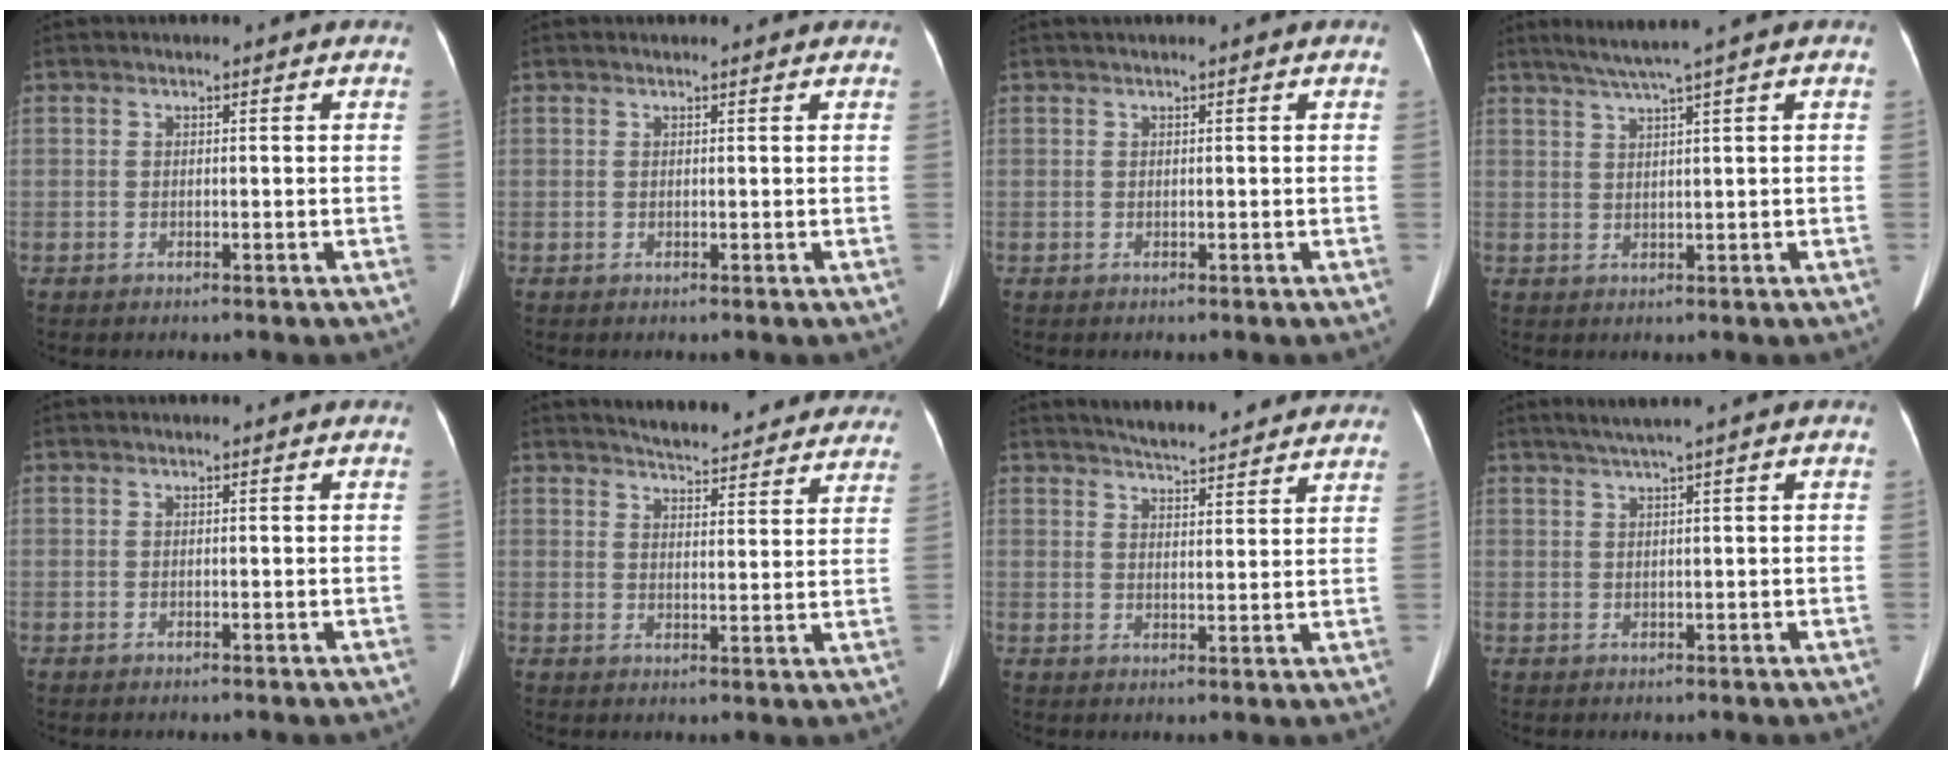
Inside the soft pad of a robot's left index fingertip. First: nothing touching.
{"total": 1.9, "force": [1.7, 0.4, 0.7], "torque": [-0.012, 0.018, 0.018]}
{"total": 1.3, "force": [1.0, -0.1, 0.8], "torque": [-0.011, 0.019, 0.020]}
{"total": 4.4, "force": [3.1, -1.3, 2.8], "torque": [-0.056, 0.006, 0.062]}
{"total": 0.0}
{"total": 19.1, "force": [17.8, 3.9, 5.6], "torque": [-0.063, -0.022, 0.206]}
{"total": 14.1, "force": [13.0, 2.0, 5.0], "torque": [-0.064, 0.015, 0.160]}
{"total": 2.8, "force": [2.0, -0.8, 1.9], "torque": [-0.041, 0.005, 0.042]}